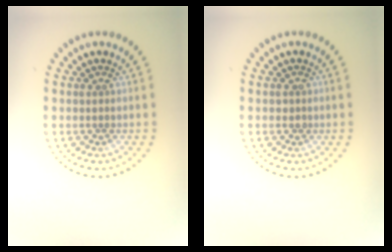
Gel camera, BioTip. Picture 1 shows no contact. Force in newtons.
{"total": 0.8, "press": 0.7, "slide": 0.3}